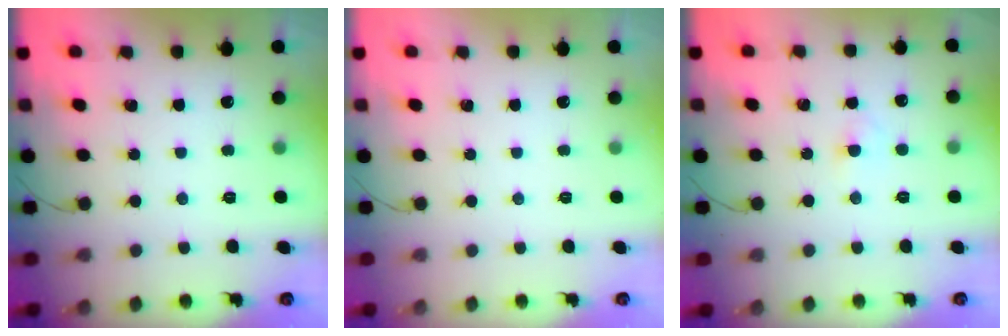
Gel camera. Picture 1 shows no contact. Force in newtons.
{"total": 0.0}
{"total": 2.3, "press": 2.1, "slide": 1.0}